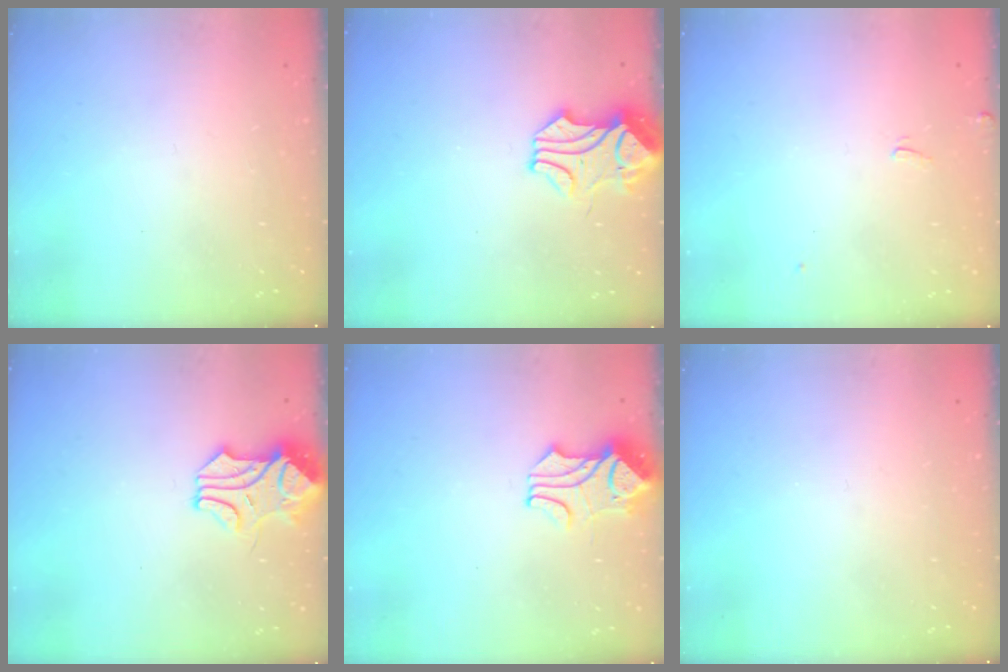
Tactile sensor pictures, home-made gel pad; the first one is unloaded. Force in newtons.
{"total": 0.0}
{"total": 1.2, "press": 1.0, "slide": 0.6}
{"total": 1.1, "press": 0.5, "slide": 1.0}
{"total": 1.8, "press": 1.4, "slide": 1.0}
{"total": 0.0}